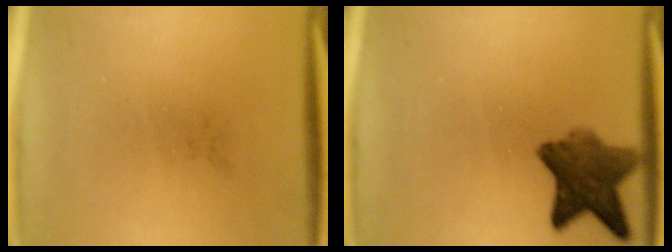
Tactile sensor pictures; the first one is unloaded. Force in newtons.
{"total": 7.9}